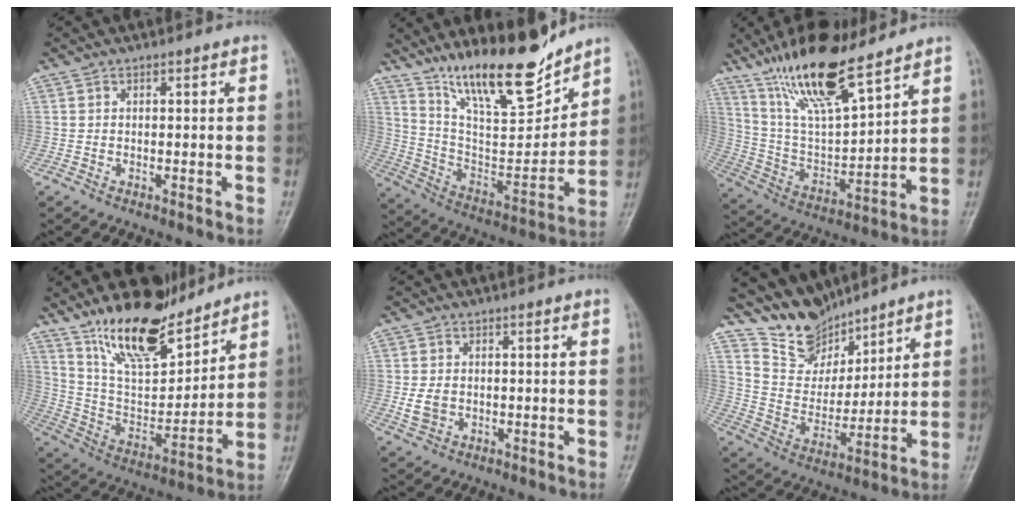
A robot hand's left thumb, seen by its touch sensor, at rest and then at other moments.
{"total": 19.5, "force": [15.2, 5.0, 11.1], "torque": [-0.141, -0.094, 0.272]}
{"total": 18.7, "force": [13.4, 4.9, 12.0], "torque": [-0.196, -0.058, 0.257]}
{"total": 17.8, "force": [13.8, 6.2, 9.5], "torque": [-0.121, -0.083, 0.255]}
{"total": 3.8, "force": [-0.3, 3.0, 2.2], "torque": [-0.038, -0.003, 0.000]}
{"total": 11.5, "force": [10.0, 5.2, 1.9], "torque": [-0.008, -0.071, 0.201]}